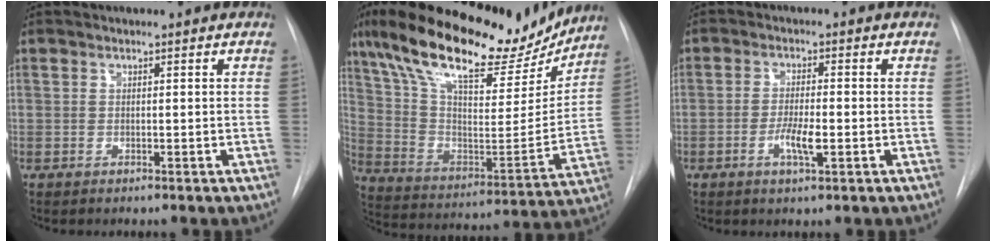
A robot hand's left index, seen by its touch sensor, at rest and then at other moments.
{"total": 26.7, "force": [20.4, 8.1, 15.2], "torque": [-0.263, 0.016, 0.321]}
{"total": 4.1, "force": [-1.4, 0.7, 3.8], "torque": [-0.071, -0.002, -0.023]}